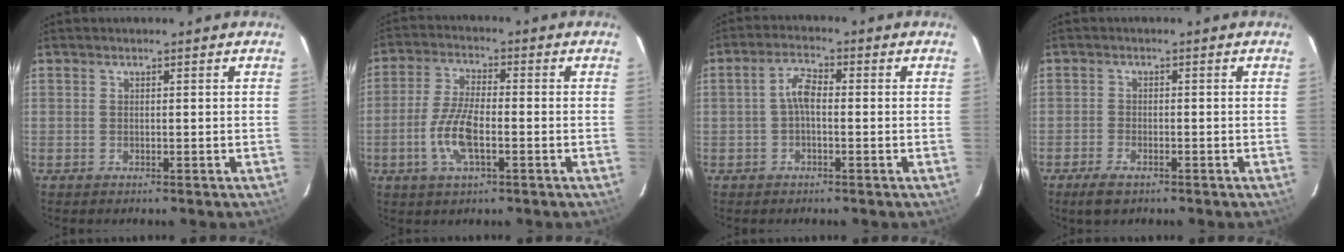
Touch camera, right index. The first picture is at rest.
{"total": 8.5, "force": [-2.7, 2.9, 7.5], "torque": [-0.162, 0.001, -0.056]}
{"total": 3.9, "force": [-0.3, 1.7, 3.5], "torque": [-0.071, 0.014, -0.007]}
{"total": 3.6, "force": [-2.6, 1.5, 2.0], "torque": [-0.055, -0.006, -0.048]}